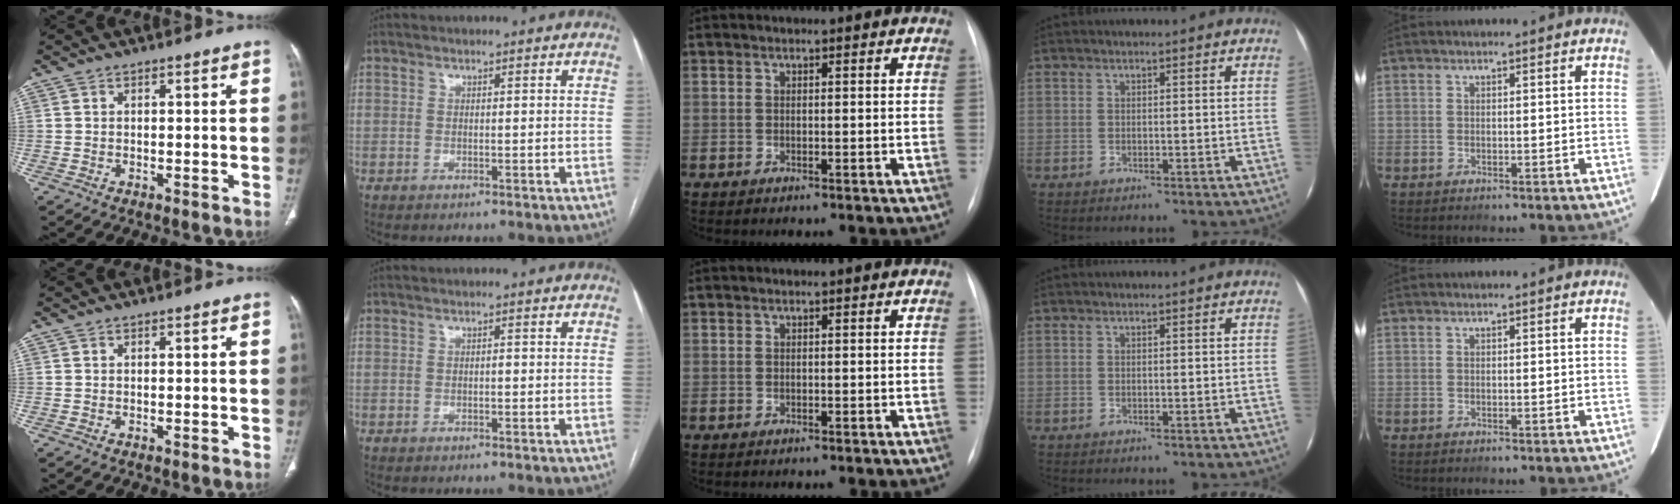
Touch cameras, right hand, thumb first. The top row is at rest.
{"index": {"total": 0.5, "force": [-0.1, 0.2, 0.4], "torque": [-0.007, 0.002, -0.003]}}